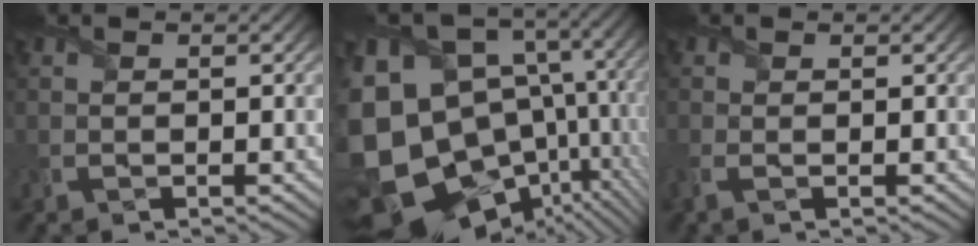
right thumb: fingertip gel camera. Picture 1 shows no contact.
{"total": 20.6, "force": [-2.9, 16.4, 12.1], "torque": [-0.303, -0.054, -0.019]}
{"total": 1.5, "force": [-0.4, 0.8, 1.3], "torque": [-0.039, -0.004, -0.012]}